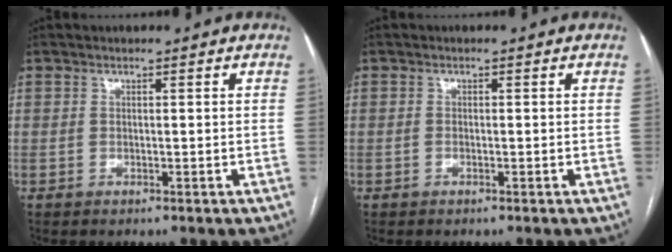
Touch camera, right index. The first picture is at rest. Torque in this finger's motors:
{"motor_torque": [-0.06, 0.02, -0.03, 0.00]}